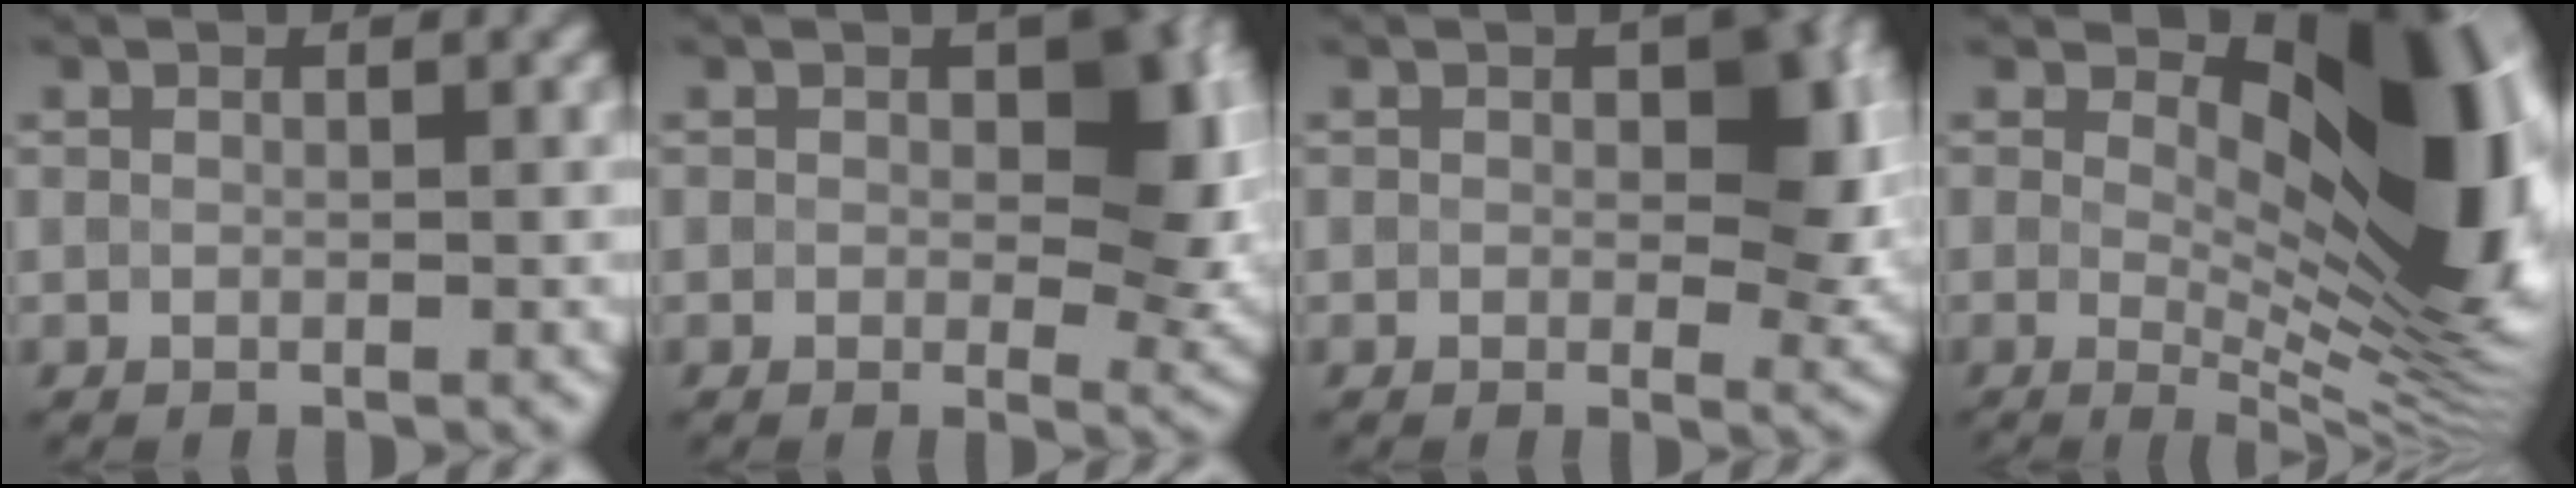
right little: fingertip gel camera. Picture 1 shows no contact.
{"total": 6.8, "force": [0.6, 3.9, 5.5], "torque": [-0.059, -0.002, 0.005]}
{"total": 5.9, "force": [0.4, 3.4, 4.8], "torque": [-0.047, -0.002, 0.002]}
{"total": 12.9, "force": [2.3, 5.1, 11.7], "torque": [-0.162, 0.002, 0.040]}